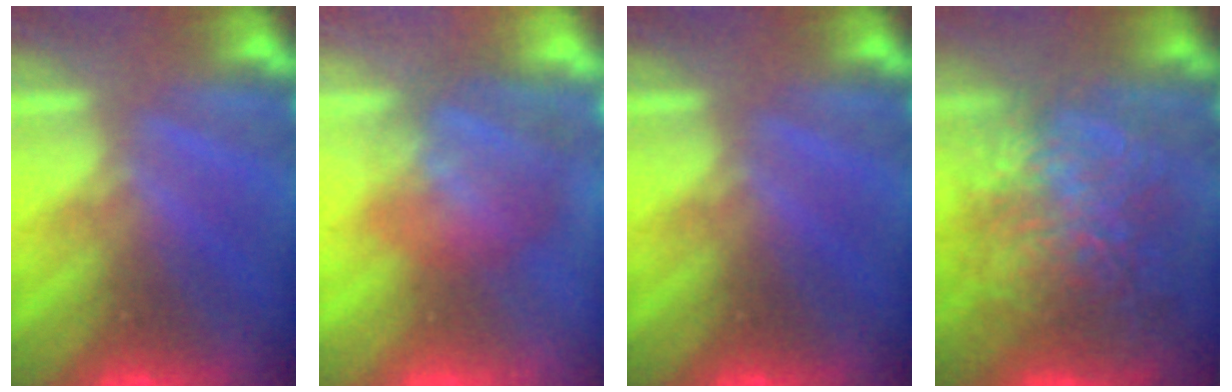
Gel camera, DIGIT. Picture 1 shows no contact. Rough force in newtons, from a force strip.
{"total": 3.4}
{"total": 0.0}
{"total": 7.2}